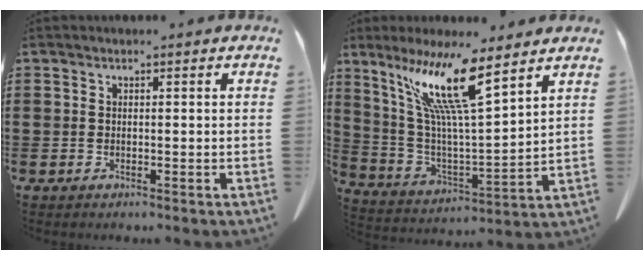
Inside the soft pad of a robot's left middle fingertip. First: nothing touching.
{"total": 12.9, "force": [8.6, 1.0, 9.5], "torque": [-0.217, -0.042, 0.141]}